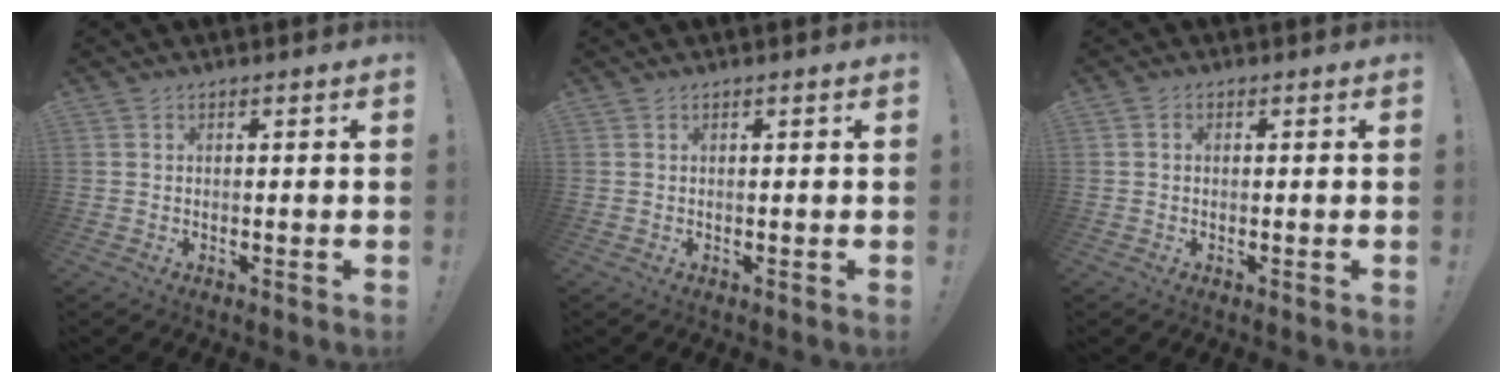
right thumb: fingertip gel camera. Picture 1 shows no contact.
{"total": 0.5, "force": [0.3, -0.2, 0.4], "torque": [-0.004, -0.001, 0.004]}
{"total": 0.8, "force": [0.0, 0.6, 0.4], "torque": [-0.013, 0.005, 0.000]}